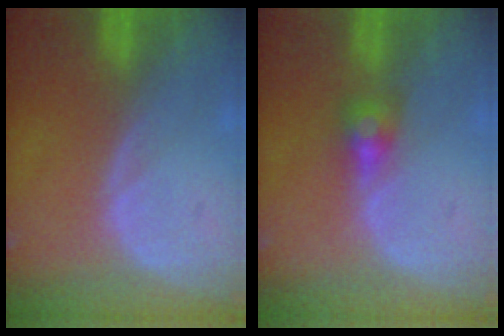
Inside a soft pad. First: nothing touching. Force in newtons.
{"total": 2.9, "press": 2.5, "slide": 1.5}